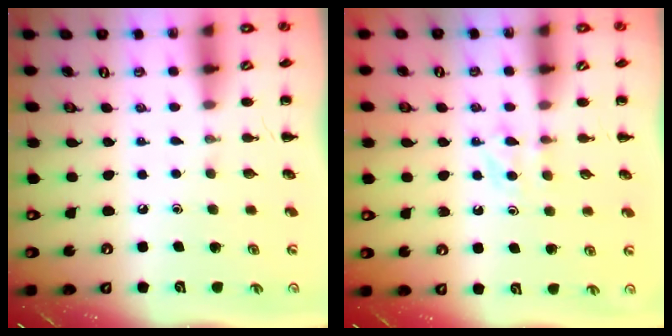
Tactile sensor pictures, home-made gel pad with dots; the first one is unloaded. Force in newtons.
{"total": 3.8, "press": 3.6, "slide": 1.3}